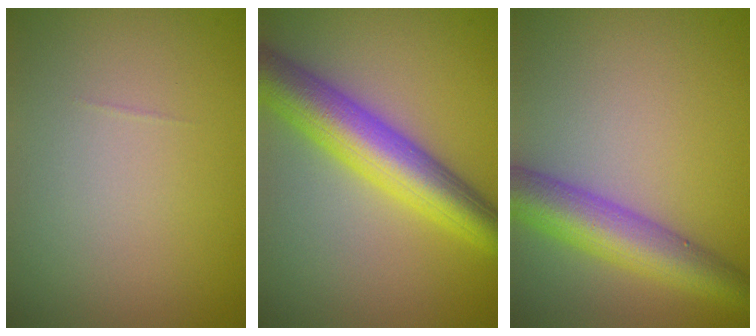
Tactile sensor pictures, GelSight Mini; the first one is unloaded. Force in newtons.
{"total": 7.6, "press": 7.6, "slide": 0.1}
{"total": 6.5, "press": 6.5, "slide": 0.2}